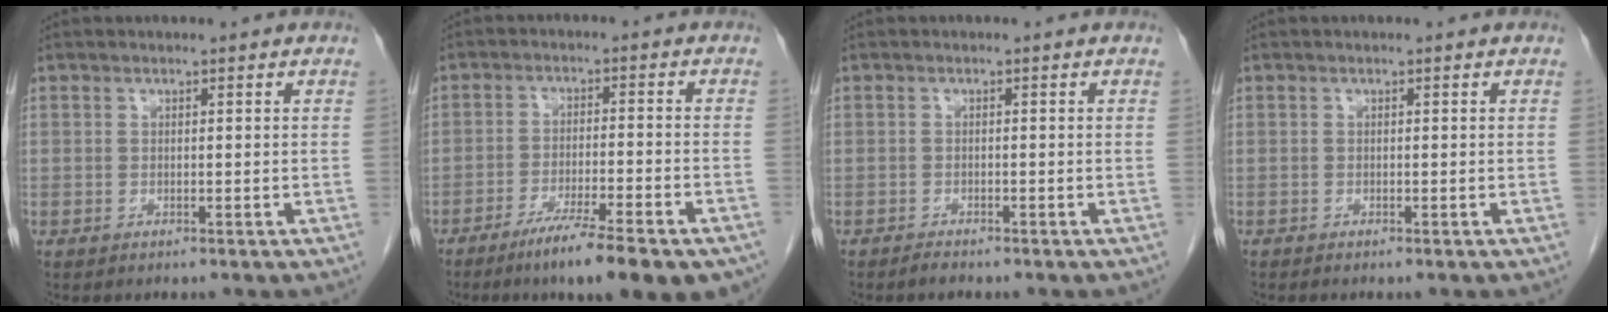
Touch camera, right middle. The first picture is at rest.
{"total": 14.2, "force": [-10.3, 1.8, 9.7], "torque": [-0.108, -0.016, -0.153]}
{"total": 1.0, "force": [-0.9, 0.2, 0.3], "torque": [-0.007, -0.001, -0.013]}
{"total": 0.0}